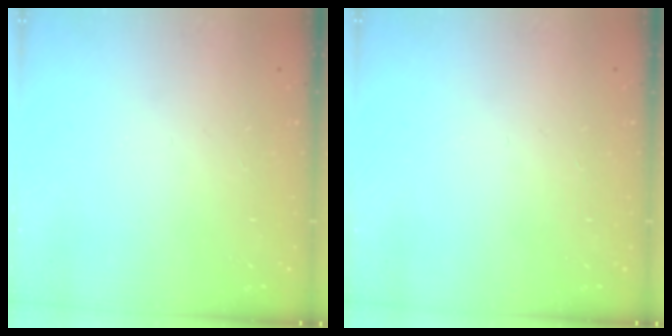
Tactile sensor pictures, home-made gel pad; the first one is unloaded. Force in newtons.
{"total": 0.0}